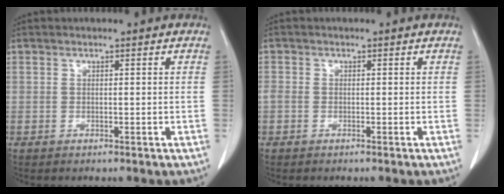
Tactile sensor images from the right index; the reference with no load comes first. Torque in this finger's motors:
{"motor_torque": [0.13, 0.04, 0.06, 0.01]}